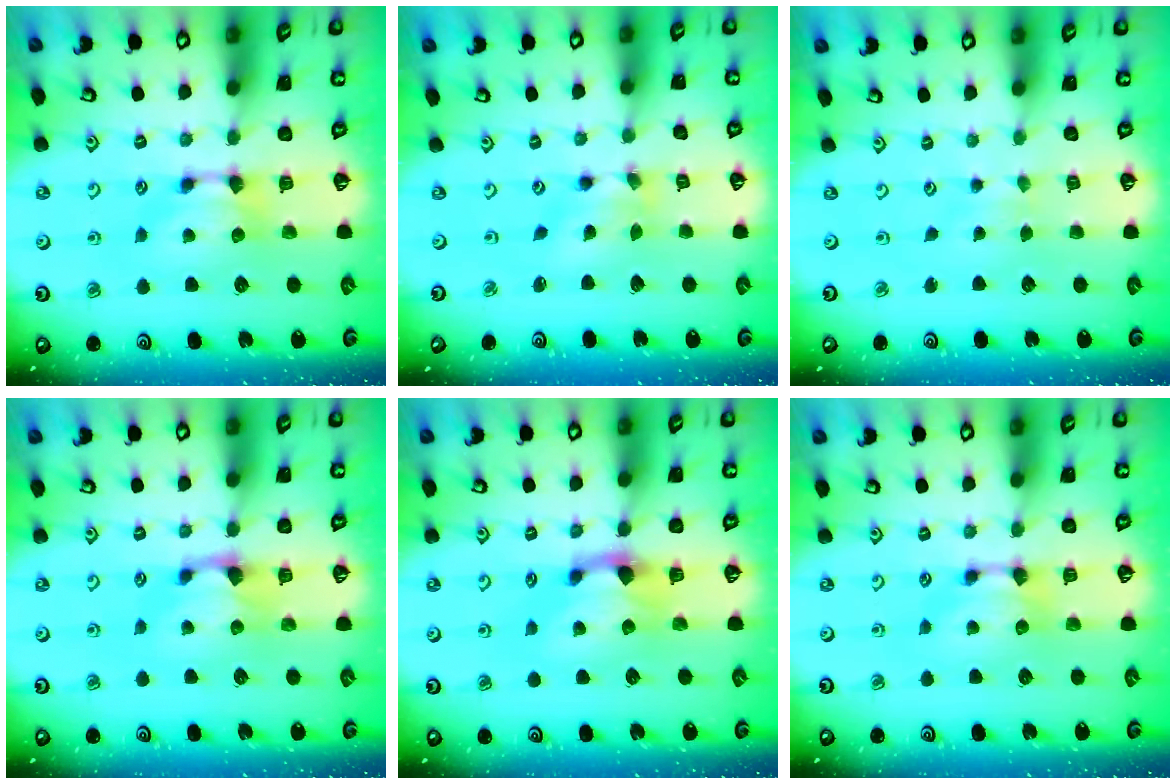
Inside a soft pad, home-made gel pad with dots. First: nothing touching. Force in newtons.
{"total": 1.8, "press": 1.1, "slide": 1.4}
{"total": 2.8, "press": 2.8, "slide": 0.2}
{"total": 0.6, "press": 0.2, "slide": 0.5}
{"total": 1.4, "press": 0.6, "slide": 1.2}
{"total": 0.0}